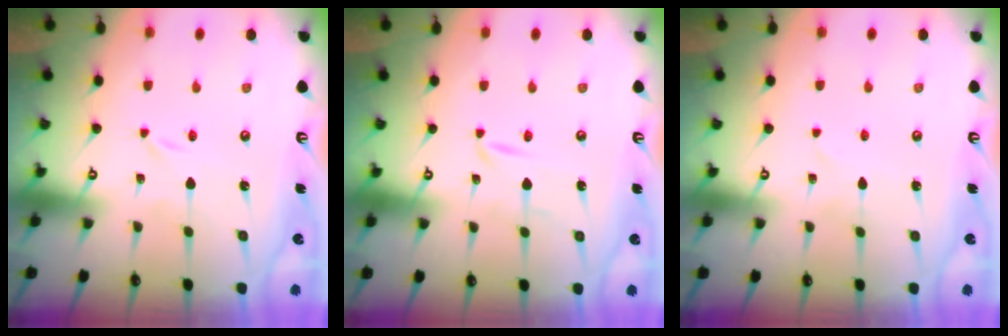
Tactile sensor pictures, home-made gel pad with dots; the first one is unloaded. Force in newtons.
{"total": 1.5, "press": 1.5, "slide": 0.1}
{"total": 1.6, "press": 1.6, "slide": 0.1}